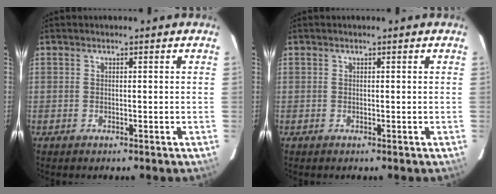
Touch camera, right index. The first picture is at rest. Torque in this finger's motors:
{"motor_torque": [0.00, -0.07, -0.01, 0.00]}